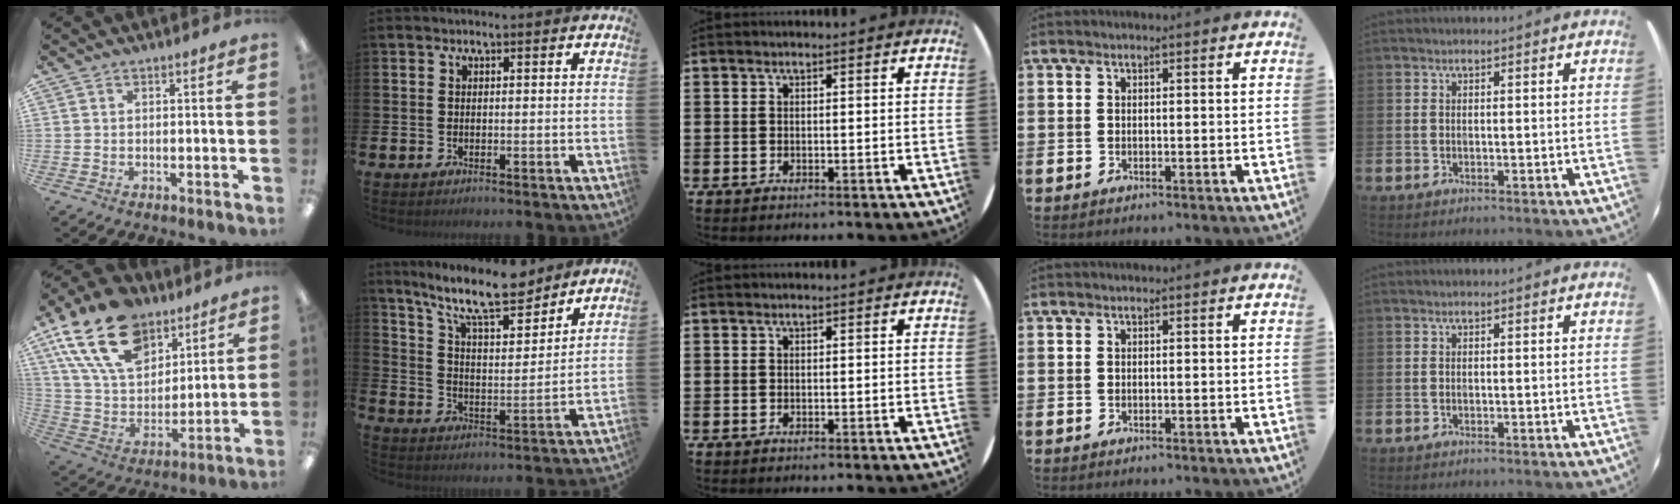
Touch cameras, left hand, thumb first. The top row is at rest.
{"thumb": {"total": 21.7, "force": [12.8, 13.0, 11.7], "torque": [-0.230, -0.050, 0.236]}, "index": {"total": 12.2, "force": [10.2, 2.9, 5.9], "torque": [-0.129, -0.051, 0.181]}}